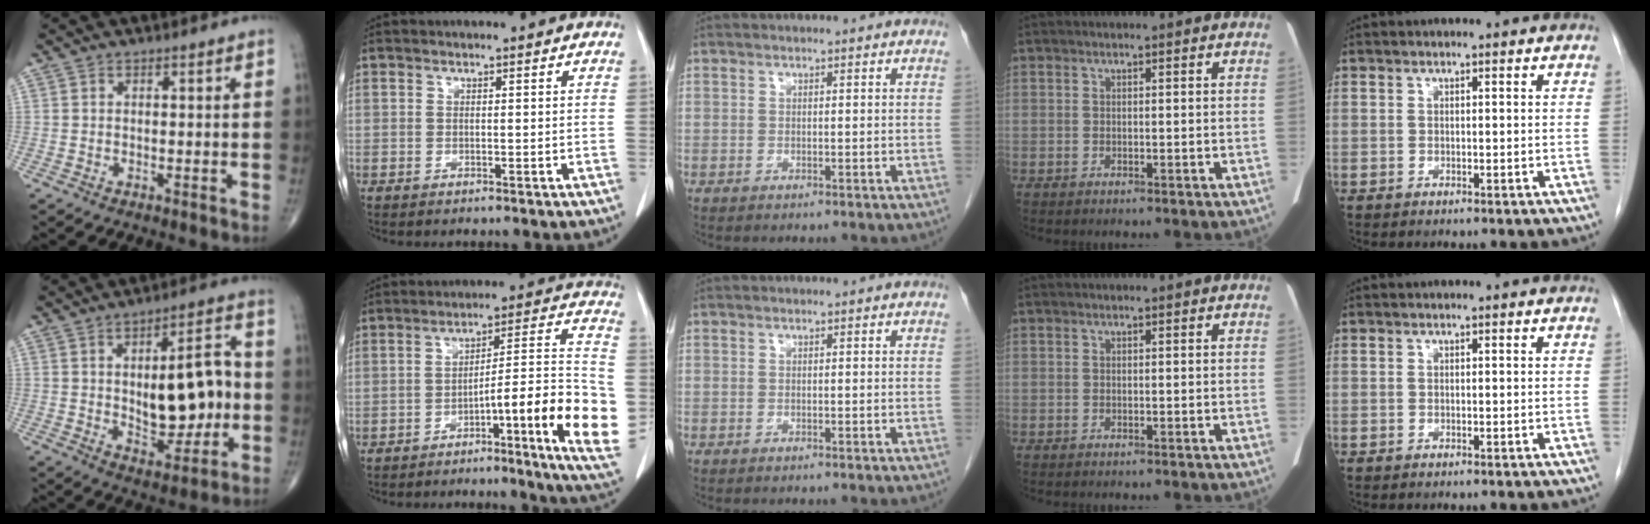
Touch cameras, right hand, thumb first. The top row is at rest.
{"thumb": {"total": 15.9, "force": [-0.2, 7.6, 13.9], "torque": [-0.166, 0.014, 0.006]}, "index": {"total": 16.0, "force": [-5.2, 0.3, 15.1], "torque": [-0.187, 0.012, -0.075]}}